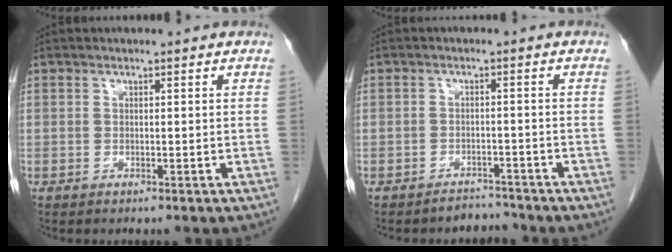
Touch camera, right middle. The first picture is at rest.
{"total": 2.3, "force": [-2.1, 0.6, -0.7], "torque": [0.018, -0.002, -0.031]}